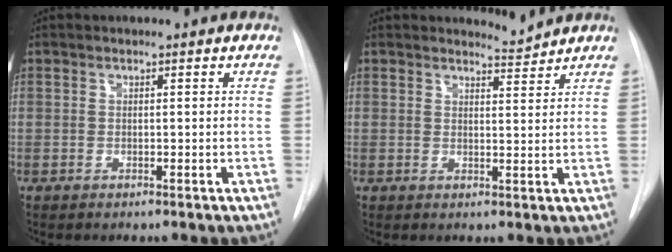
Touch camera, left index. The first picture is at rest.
{"total": 2.2, "force": [2.0, -0.4, -0.5], "torque": [0.002, -0.016, 0.032]}